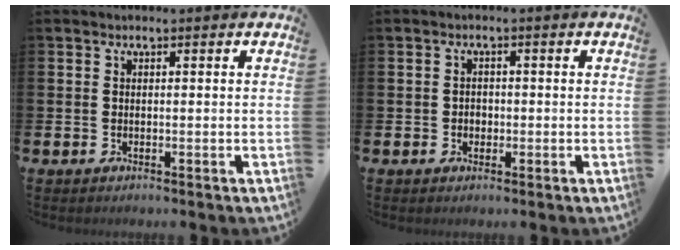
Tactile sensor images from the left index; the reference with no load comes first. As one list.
[{"total": 1.5, "force": [-0.3, 1.3, 0.6], "torque": [-0.004, 0.005, -0.011]}]